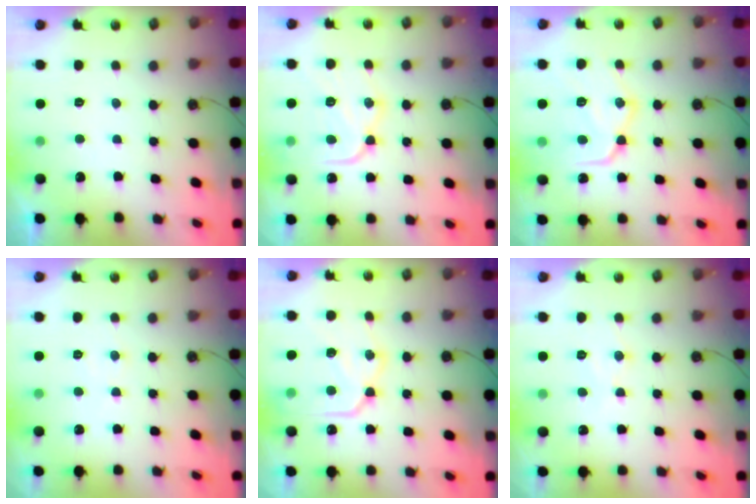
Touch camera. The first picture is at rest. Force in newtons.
{"total": 16.4, "press": 16.3, "slide": 1.6}
{"total": 18.0, "press": 17.9, "slide": 1.8}
{"total": 5.3, "press": 5.2, "slide": 0.8}
{"total": 16.4, "press": 16.4, "slide": 1.6}
{"total": 7.6, "press": 7.5, "slide": 0.8}